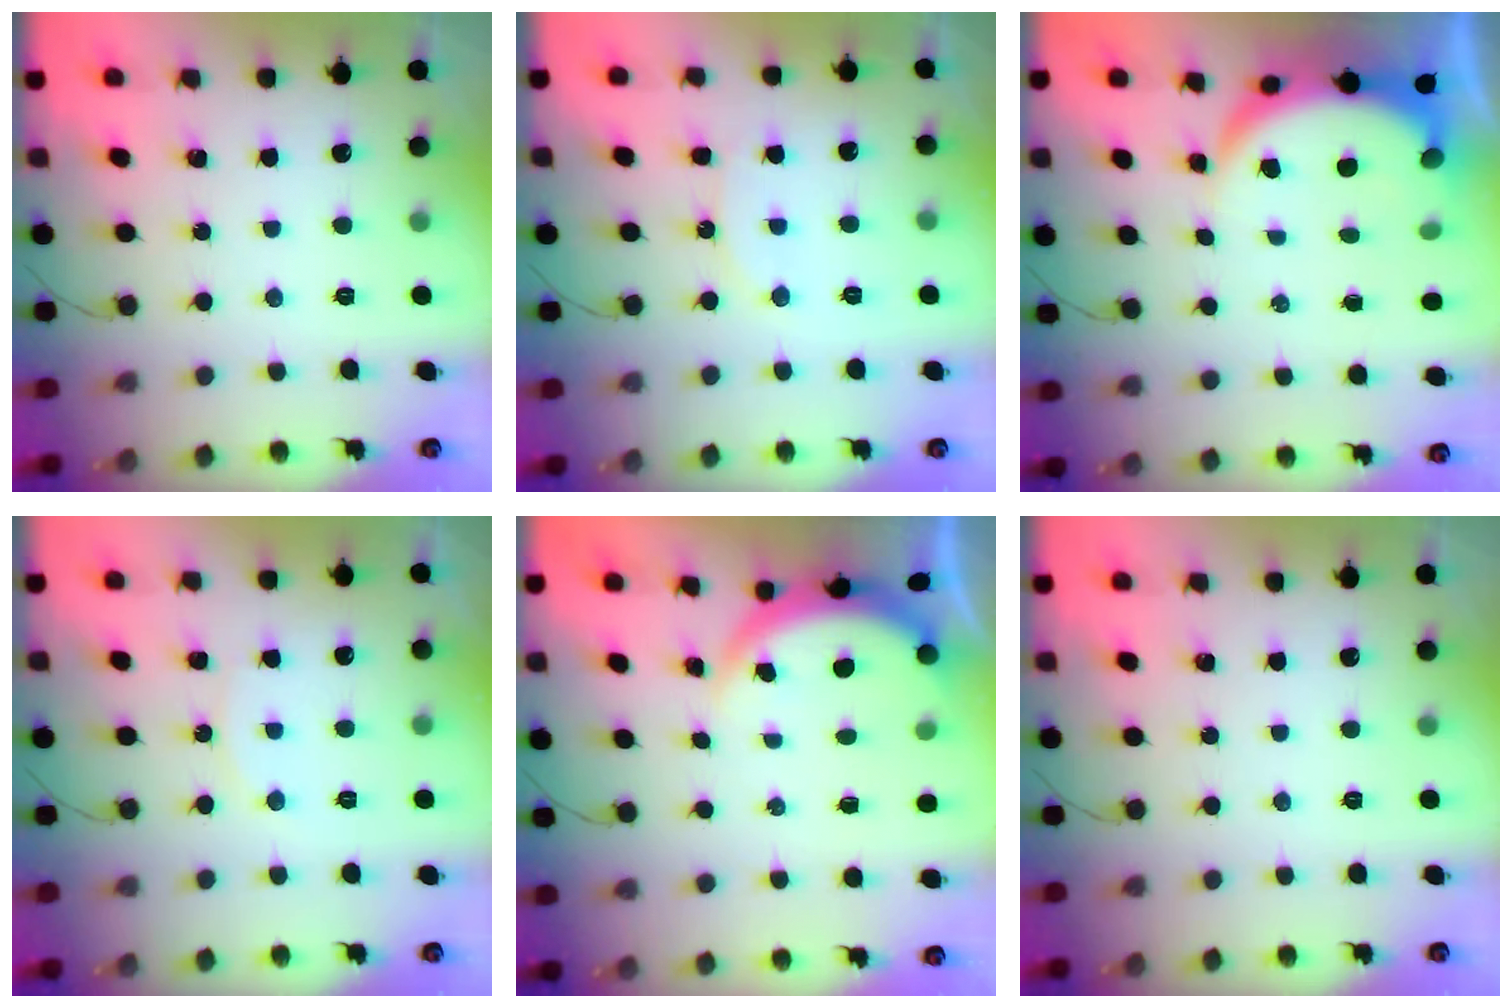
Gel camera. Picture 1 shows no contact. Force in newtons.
{"total": 7.5, "press": 7.4, "slide": 0.7}
{"total": 7.1, "press": 7.1, "slide": 0.9}
{"total": 6.4, "press": 6.3, "slide": 0.6}
{"total": 3.9, "press": 3.6, "slide": 1.5}
{"total": 0.0}